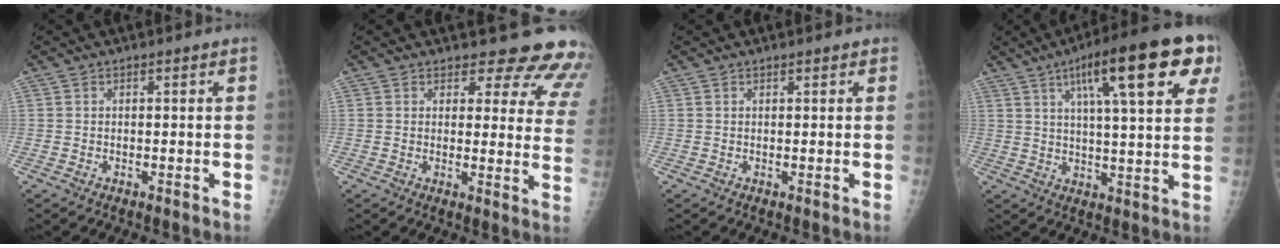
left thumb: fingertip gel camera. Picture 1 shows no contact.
{"total": 14.1, "force": [13.1, 4.7, 2.6], "torque": [0.026, -0.103, 0.119]}
{"total": 0.8, "force": [0.6, 0.3, 0.4], "torque": [-0.005, -0.002, 0.007]}
{"total": 20.3, "force": [9.2, 4.5, 17.6], "torque": [-0.236, 0.000, 0.130]}